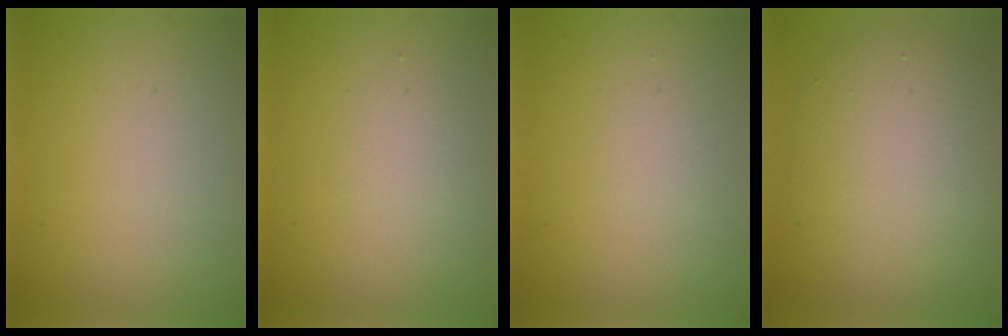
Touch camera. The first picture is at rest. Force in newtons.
{"total": 1.3, "press": 1.2, "slide": 0.1}
{"total": 0.8, "press": 0.8, "slide": 0.1}
{"total": 7.7, "press": 7.6, "slide": 0.6}